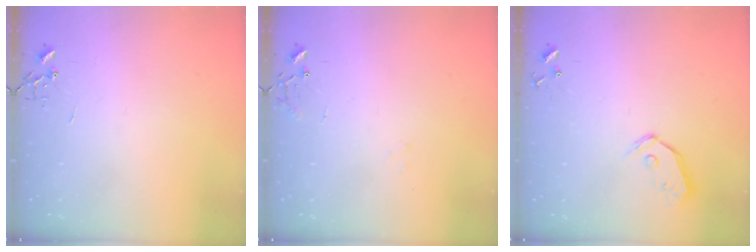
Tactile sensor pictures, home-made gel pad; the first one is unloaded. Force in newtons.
{"total": 8.0, "press": 8.0, "slide": 0.9}
{"total": 6.9, "press": 6.9, "slide": 0.7}